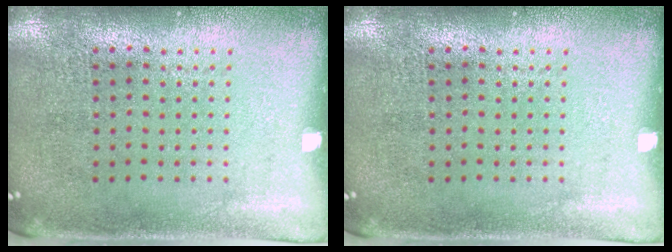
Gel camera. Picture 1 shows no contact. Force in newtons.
{"total": 0.0}